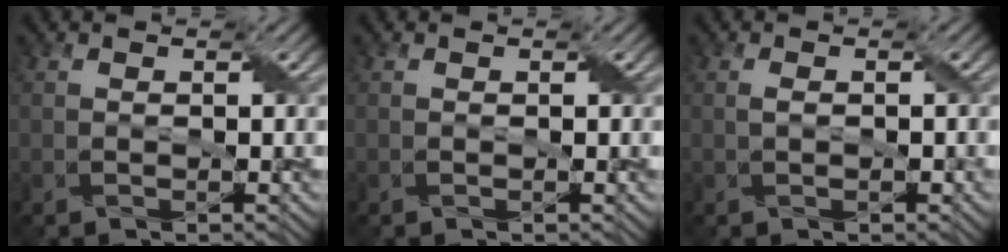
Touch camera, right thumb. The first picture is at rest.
{"total": 0.0}
{"total": 1.0, "force": [0.0, 0.6, 0.9], "torque": [-0.022, 0.003, 0.002]}